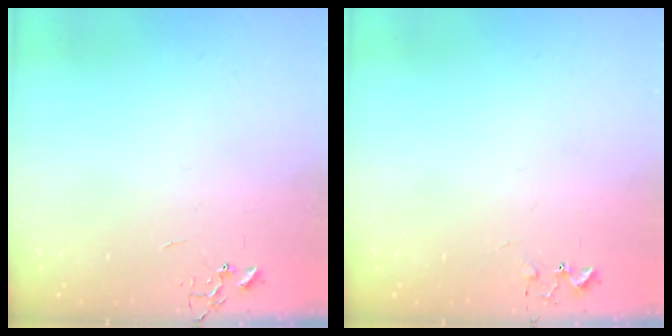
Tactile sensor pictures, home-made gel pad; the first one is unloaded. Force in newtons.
{"total": 5.8, "press": 5.7, "slide": 0.7}